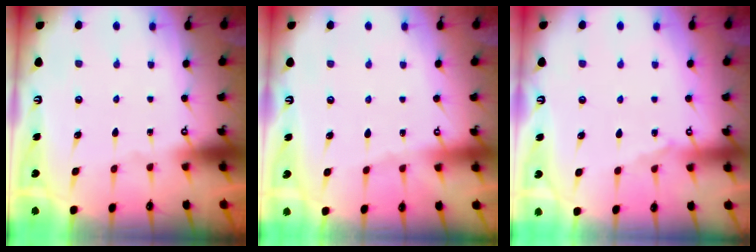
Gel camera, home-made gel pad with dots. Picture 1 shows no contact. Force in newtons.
{"total": 2.4, "press": 2.4, "slide": 0.4}
{"total": 3.5, "press": 3.4, "slide": 0.6}